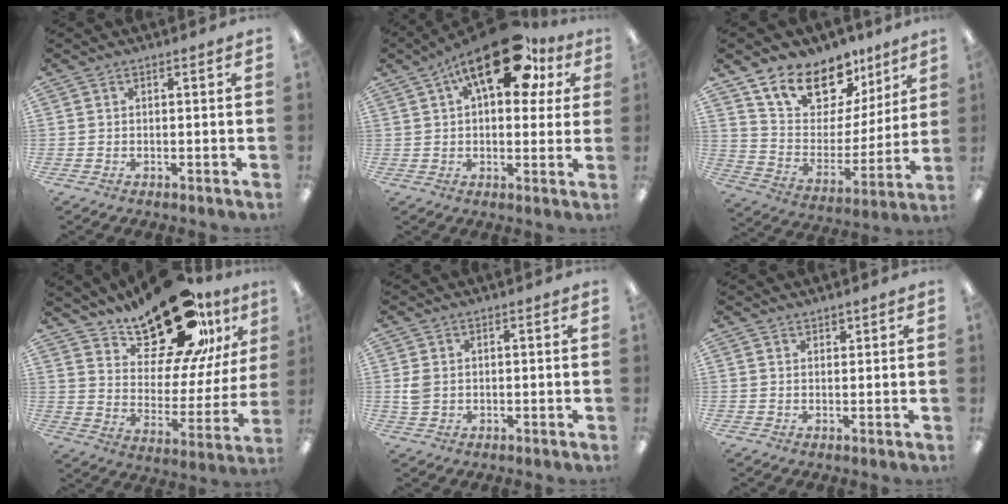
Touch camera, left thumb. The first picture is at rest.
{"total": 18.4, "force": [8.7, 8.5, 13.7], "torque": [-0.199, -0.029, 0.143]}
{"total": 15.5, "force": [12.0, 8.4, 5.1], "torque": [-0.109, -0.089, 0.222]}
{"total": 22.4, "force": [17.7, 8.1, 11.1], "torque": [-0.170, -0.114, 0.300]}
{"total": 3.1, "force": [0.2, 2.3, 2.1], "torque": [-0.034, 0.003, 0.000]}
{"total": 1.2, "force": [1.1, 0.6, 0.2], "torque": [0.005, -0.004, 0.019]}